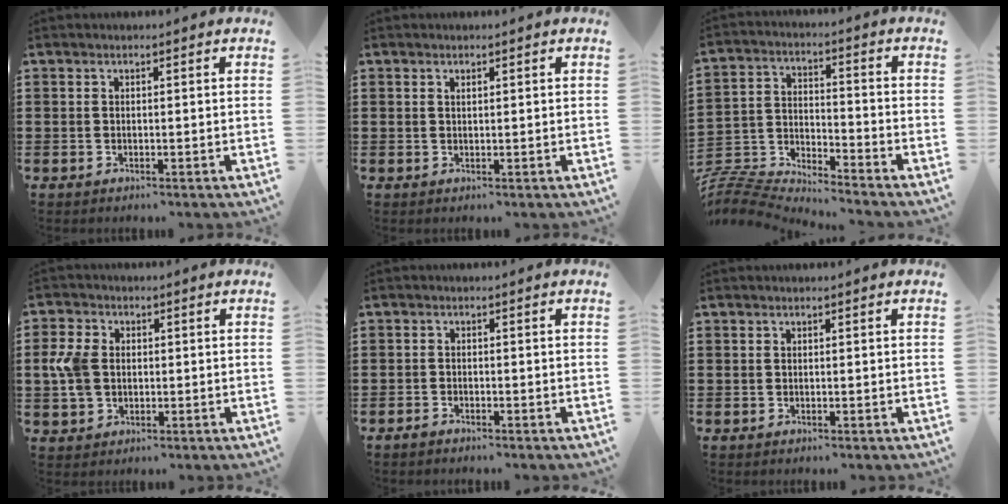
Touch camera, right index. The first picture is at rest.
{"total": 0.6, "force": [0.4, 0.2, 0.4], "torque": [-0.008, 0.002, 0.007]}
{"total": 7.1, "force": [-7.1, 0.4, 0.6], "torque": [-0.037, -0.004, -0.152]}
{"total": 5.3, "force": [0.1, 3.9, 3.6], "torque": [-0.114, 0.001, -0.010]}
{"total": 1.0, "force": [-0.9, 0.3, 0.2], "torque": [-0.007, -0.001, -0.018]}
{"total": 0.0}